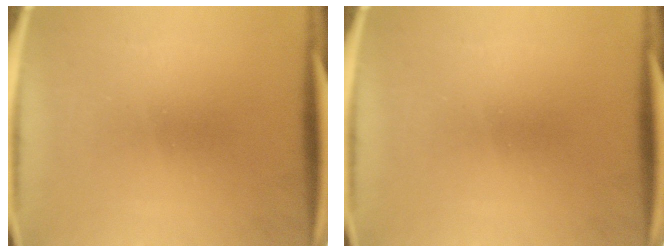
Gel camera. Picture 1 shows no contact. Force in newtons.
{"total": 0.0}